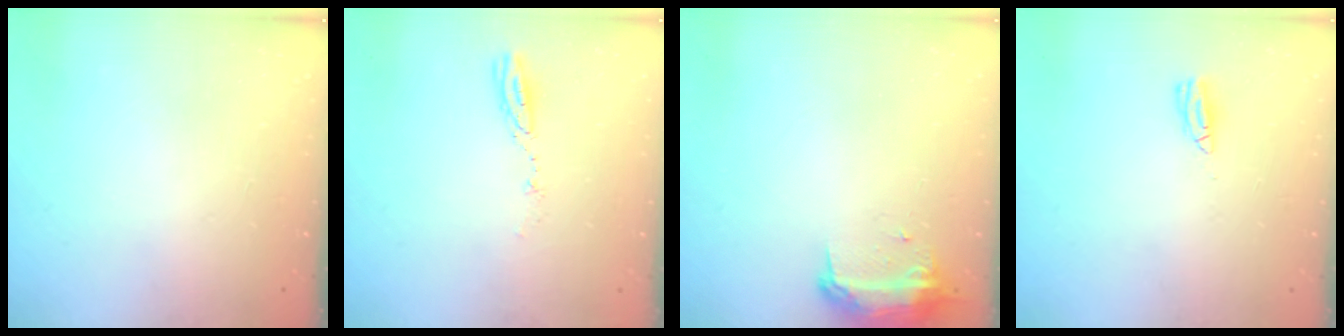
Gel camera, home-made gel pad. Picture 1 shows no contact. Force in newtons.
{"total": 3.8, "press": 3.7, "slide": 0.3}
{"total": 9.4, "press": 9.4, "slide": 0.7}
{"total": 5.4, "press": 5.4, "slide": 0.5}